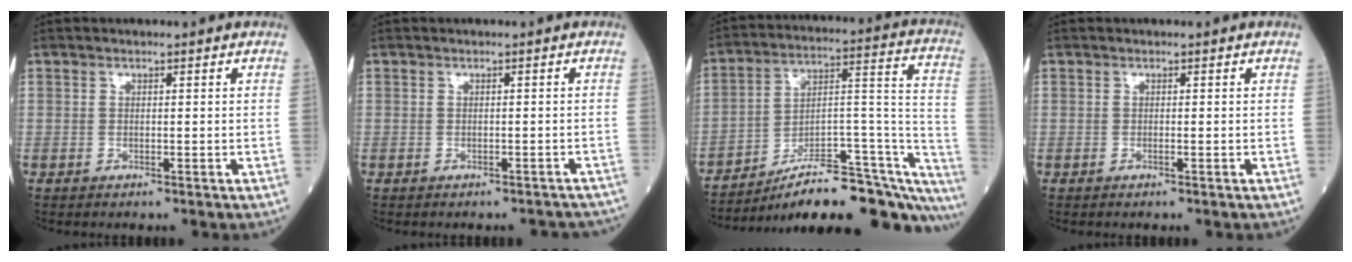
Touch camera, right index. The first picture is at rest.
{"total": 4.2, "force": [-3.7, 2.0, 0.5], "torque": [0.006, 0.011, -0.037]}
{"total": 26.2, "force": [-21.5, 5.0, 14.1], "torque": [-0.117, 0.038, -0.308]}
{"total": 0.0}